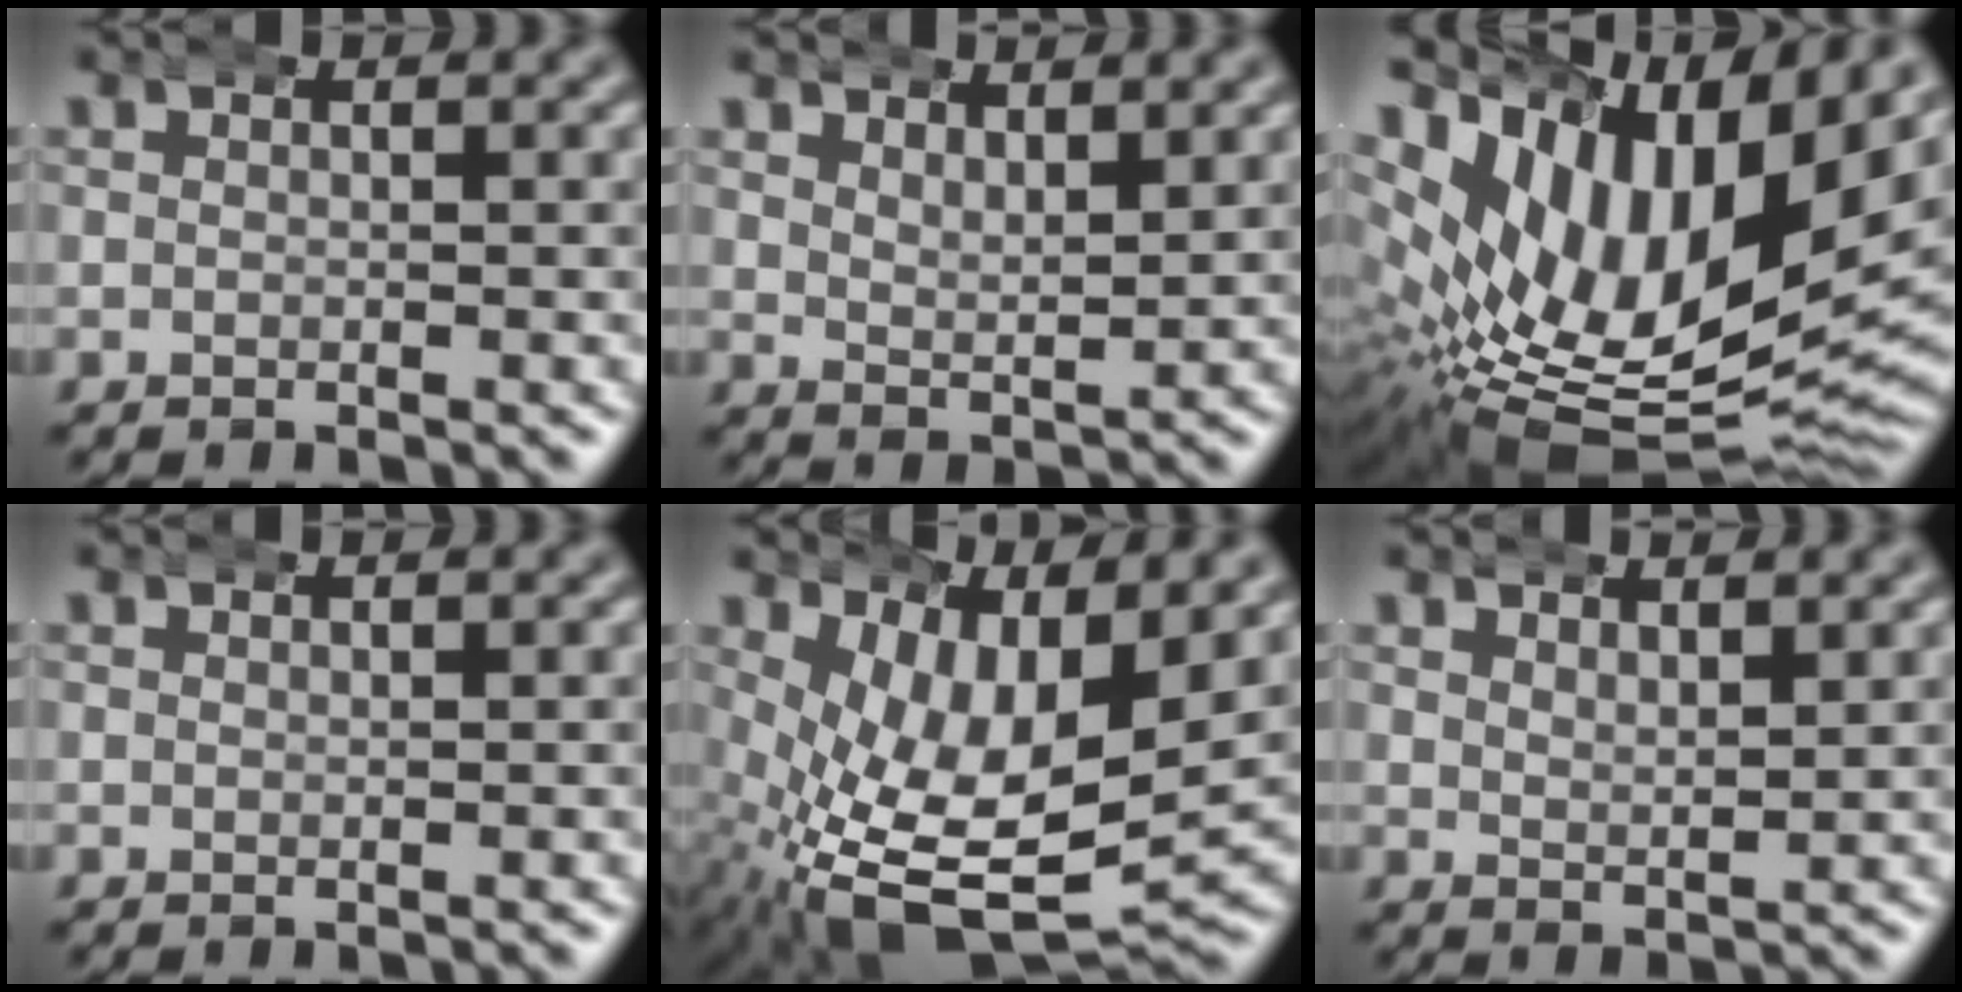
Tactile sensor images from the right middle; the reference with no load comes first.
{"total": 2.2, "force": [1.6, 0.7, 1.3], "torque": [-0.035, -0.015, 0.037]}
{"total": 18.9, "force": [0.4, 12.4, 14.3], "torque": [-0.282, -0.040, 0.023]}
{"total": 0.0}
{"total": 11.9, "force": [-1.2, 7.1, 9.5], "torque": [-0.192, -0.052, 0.008]}
{"total": 1.7, "force": [1.5, 0.3, 0.6], "torque": [-0.016, -0.008, 0.034]}